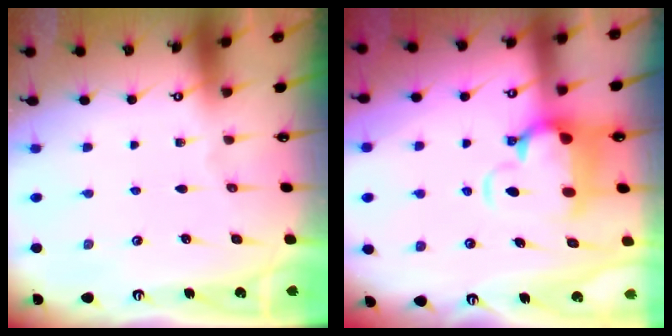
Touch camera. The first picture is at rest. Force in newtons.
{"total": 4.3, "press": 3.6, "slide": 2.2}